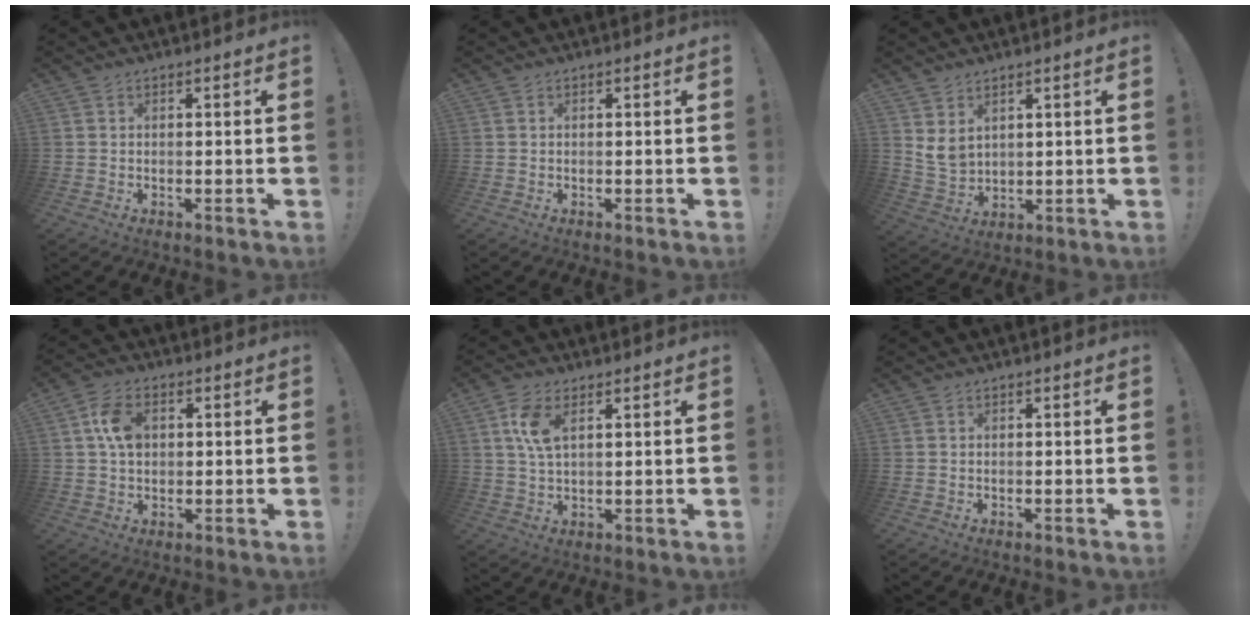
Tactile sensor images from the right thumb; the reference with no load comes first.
{"total": 0.0}
{"total": 5.8, "force": [3.6, 3.4, 3.0], "torque": [-0.062, -0.017, 0.072]}
{"total": 8.4, "force": [1.7, 5.7, 5.9], "torque": [-0.103, 0.010, 0.033]}
{"total": 7.4, "force": [2.8, 3.5, 5.9], "torque": [-0.123, -0.002, 0.047]}
{"total": 0.0}